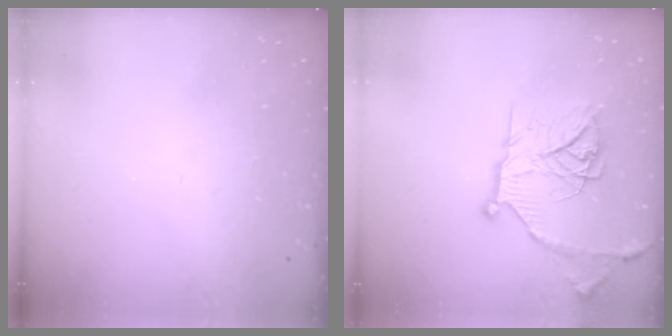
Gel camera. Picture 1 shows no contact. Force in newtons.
{"total": 19.1, "press": 19.0, "slide": 1.7}